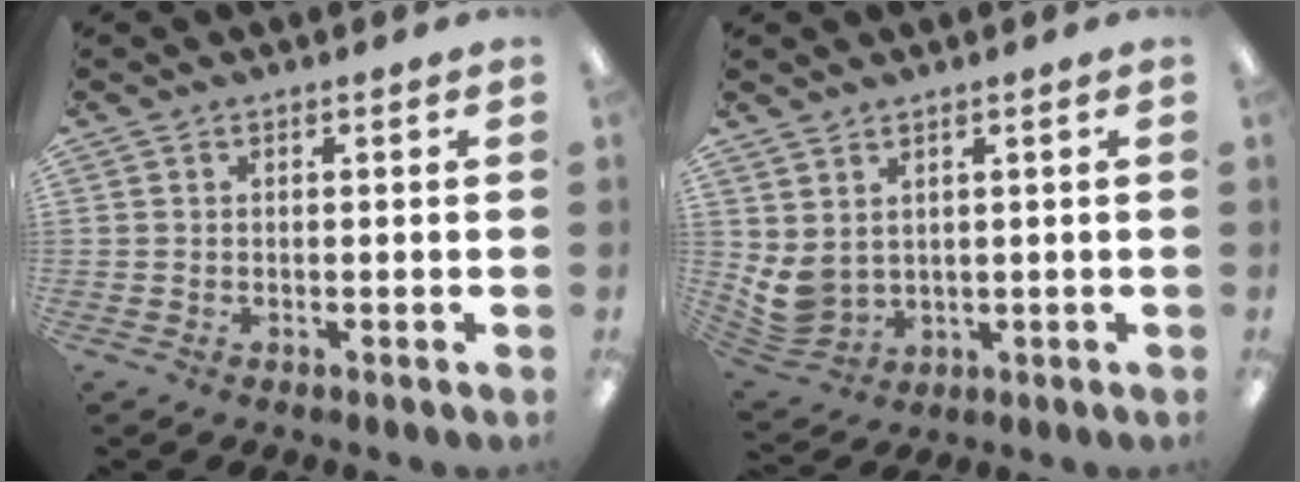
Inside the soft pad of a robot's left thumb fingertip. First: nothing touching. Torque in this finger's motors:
{"motor_torque": [0.87, 0.86, 0.78, -0.66, 0.09]}